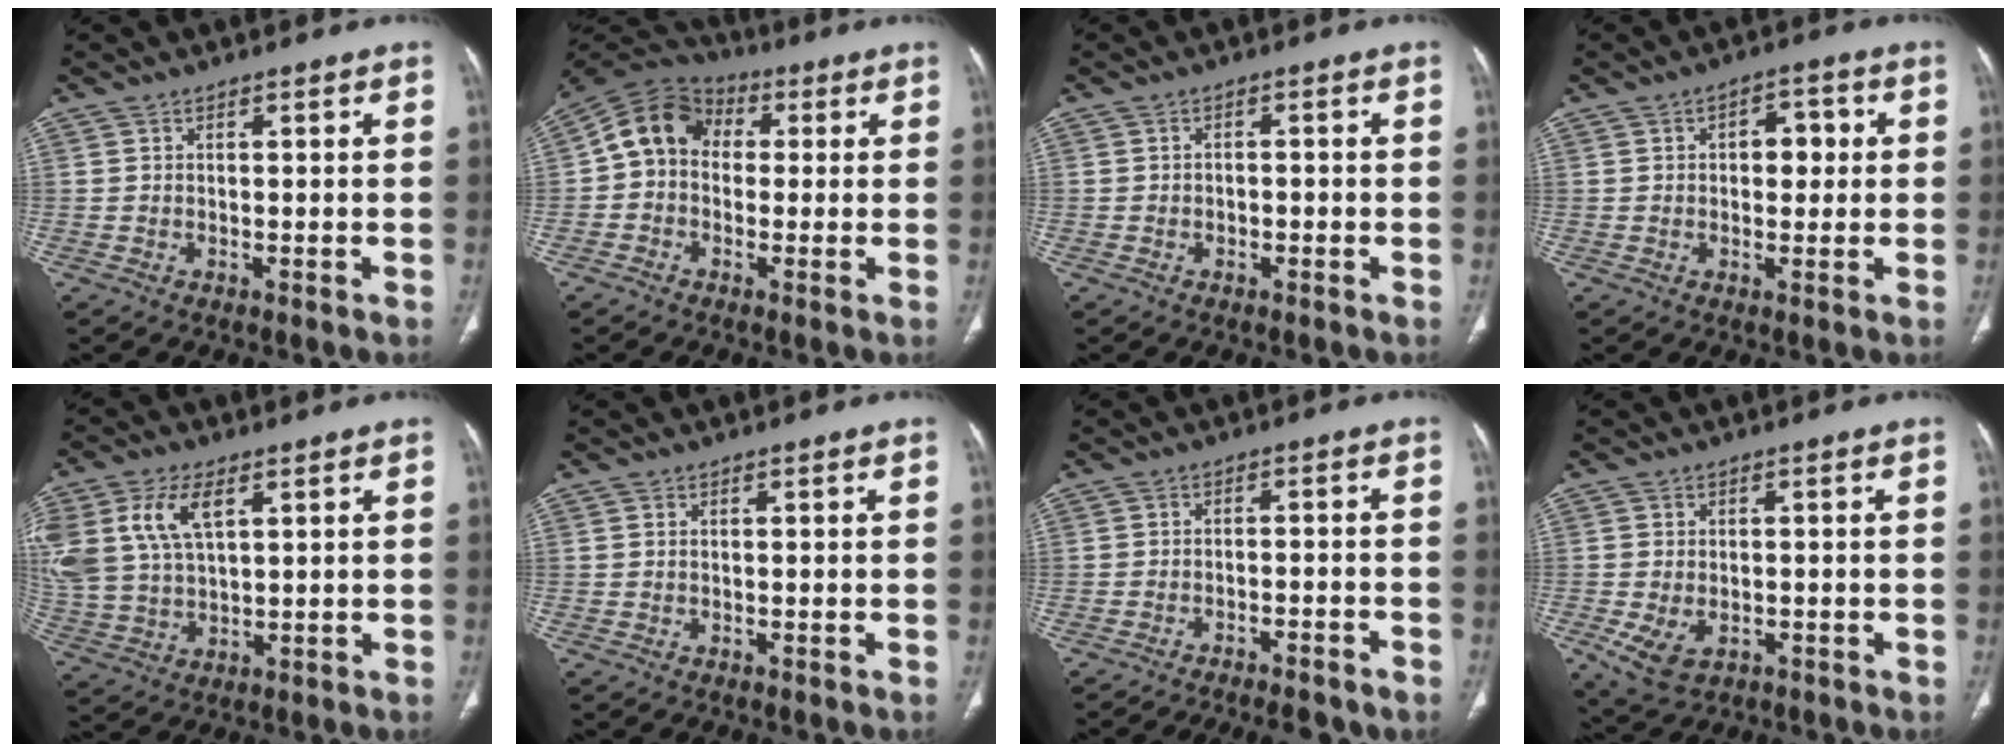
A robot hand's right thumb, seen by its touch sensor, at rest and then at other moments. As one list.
[{"total": 10.3, "force": [0.6, 8.4, 6.0], "torque": [-0.095, 0.035, -0.009]}, {"total": 1.3, "force": [-0.4, 0.9, 0.8], "torque": [-0.007, 0.005, -0.008]}, {"total": 5.4, "force": [0.9, 3.3, 4.2], "torque": [-0.035, 0.008, 0.010]}, {"total": 13.8, "force": [5.2, 7.6, 10.3], "torque": [-0.229, -0.003, 0.110]}, {"total": 0.0}, {"total": 11.2, "force": [-9.7, 2.8, 4.8], "torque": [-0.074, 0.039, -0.124]}, {"total": 5.8, "force": [-1.9, 3.8, 4.0], "torque": [-0.077, -0.001, -0.022]}]